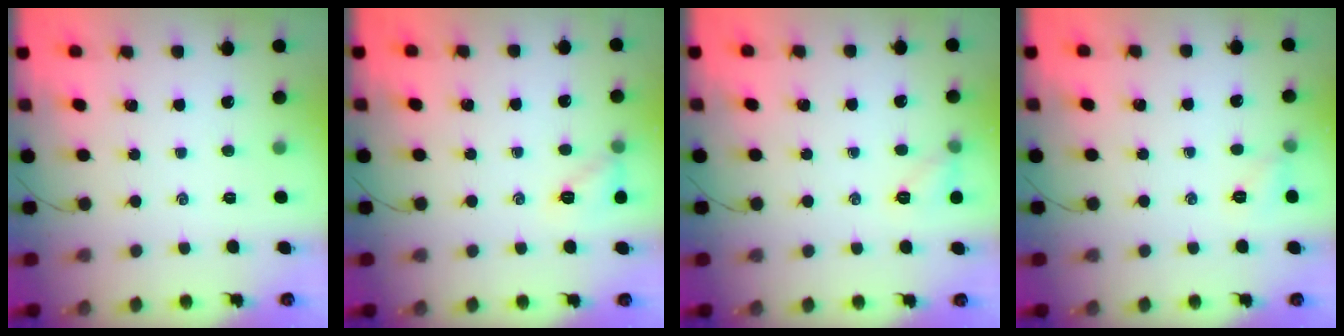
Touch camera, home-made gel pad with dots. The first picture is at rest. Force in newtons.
{"total": 7.5, "press": 7.4, "slide": 1.5}
{"total": 6.8, "press": 6.5, "slide": 1.7}
{"total": 5.6, "press": 5.4, "slide": 1.6}